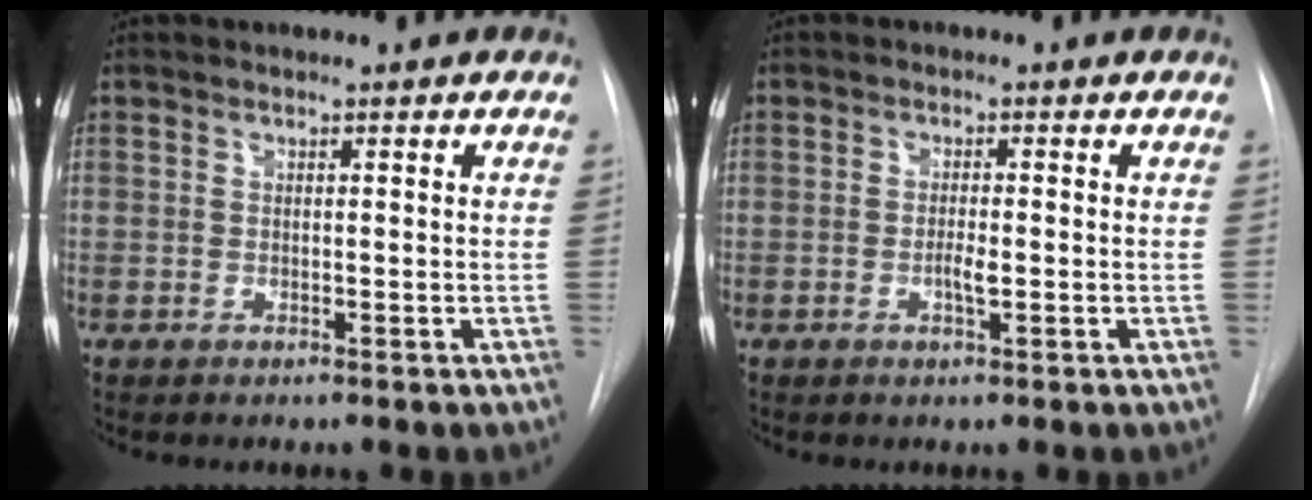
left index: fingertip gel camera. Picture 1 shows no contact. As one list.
[{"total": 1.8, "force": [-0.6, 0.3, 1.7], "torque": [-0.032, -0.003, -0.011]}]